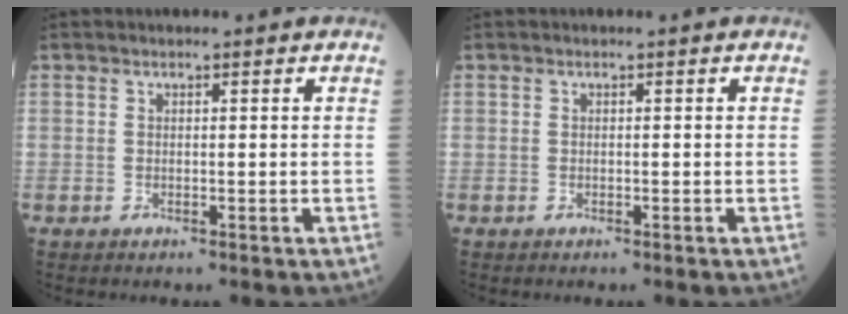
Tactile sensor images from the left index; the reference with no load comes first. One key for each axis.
{"total": 0.0}